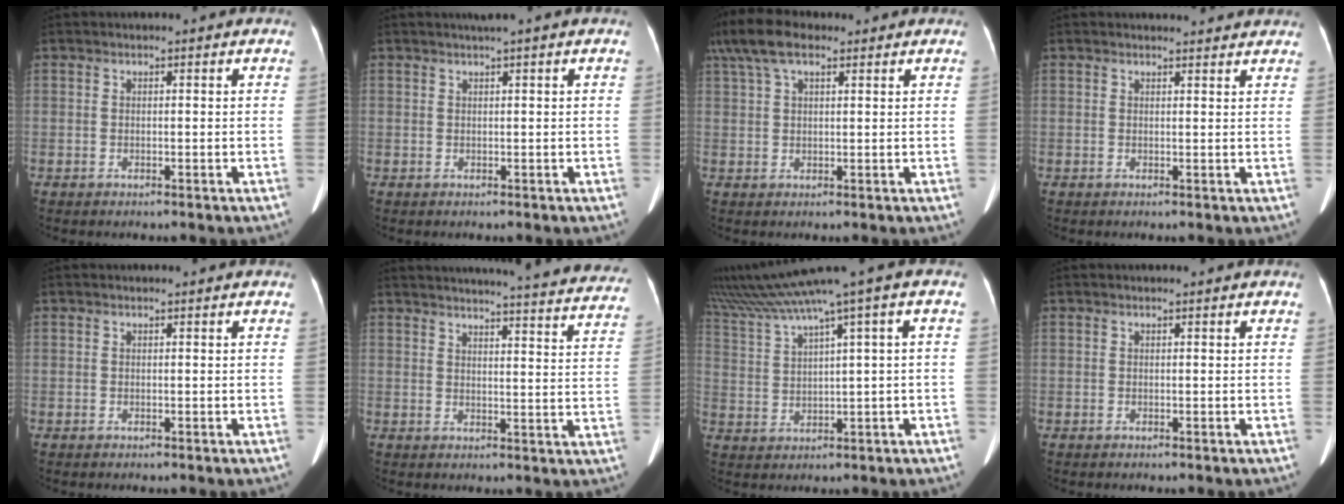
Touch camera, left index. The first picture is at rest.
{"total": 0.7, "force": [0.4, -0.1, 0.5], "torque": [-0.010, 0.007, 0.012]}
{"total": 9.5, "force": [6.2, 3.7, 6.2], "torque": [-0.135, 0.040, 0.121]}
{"total": 4.5, "force": [4.3, 0.9, 0.7], "torque": [-0.007, 0.009, 0.041]}
{"total": 0.0}
{"total": 31.2, "force": [29.2, 2.9, 10.6], "torque": [-0.159, -0.072, 0.332]}
{"total": 9.7, "force": [6.7, -1.7, 6.7], "torque": [-0.133, 0.025, 0.134]}
{"total": 0.0}